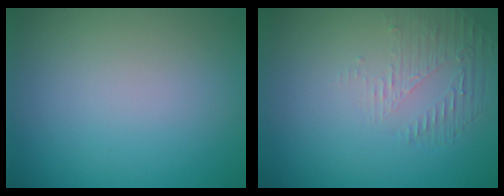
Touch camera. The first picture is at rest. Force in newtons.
{"total": 1.7, "press": 0.6, "slide": 1.6}